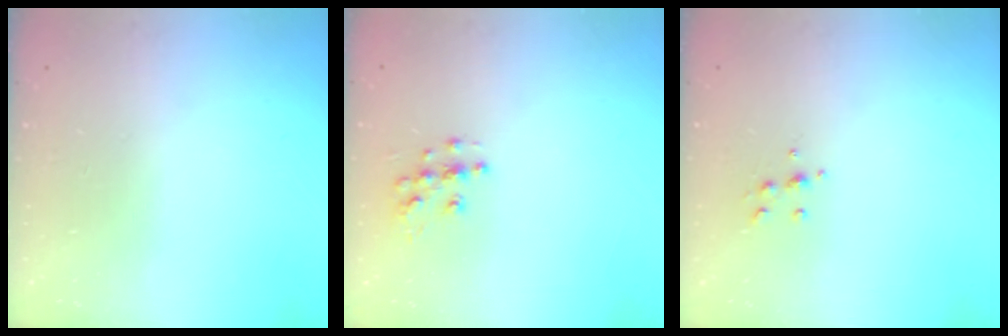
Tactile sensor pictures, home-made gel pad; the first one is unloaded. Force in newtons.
{"total": 7.3, "press": 7.3, "slide": 0.2}
{"total": 5.8, "press": 5.7, "slide": 0.8}